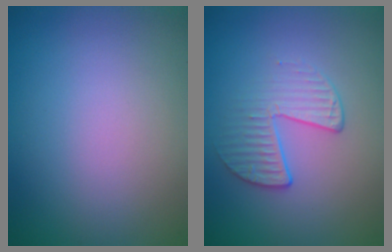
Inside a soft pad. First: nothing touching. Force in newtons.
{"total": 2.4, "press": 1.7, "slide": 1.8}